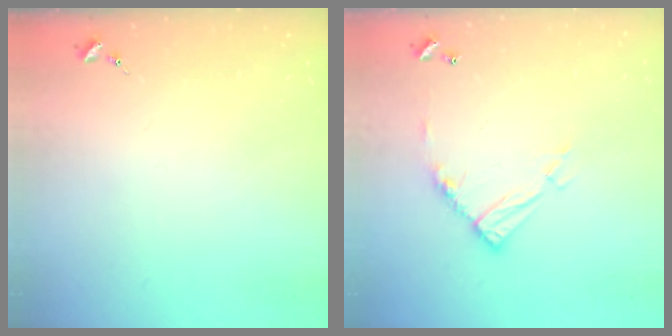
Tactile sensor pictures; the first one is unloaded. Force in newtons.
{"total": 12.2, "press": 12.1, "slide": 0.9}